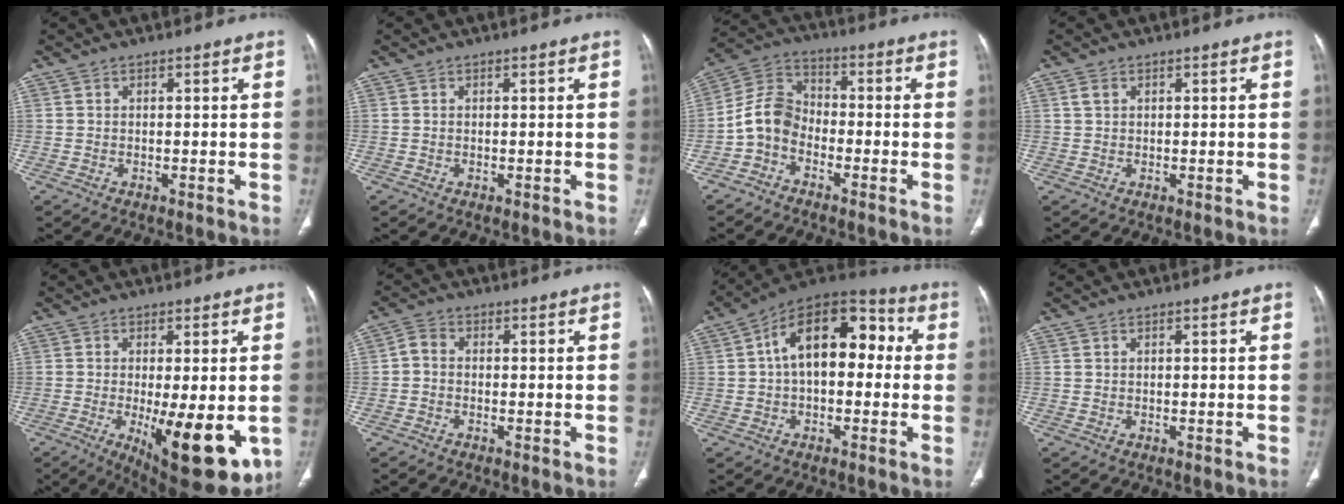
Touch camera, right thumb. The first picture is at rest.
{"total": 0.0}
{"total": 7.6, "force": [-3.1, 5.4, 4.4], "torque": [-0.081, 0.043, -0.078]}
{"total": 1.3, "force": [0.5, 1.0, 0.8], "torque": [-0.016, 0.004, 0.011]}
{"total": 15.5, "force": [-3.8, 5.3, 14.1], "torque": [-0.176, -0.024, -0.037]}
{"total": 2.6, "force": [-0.6, 1.8, 1.8], "torque": [-0.030, 0.011, -0.022]}
{"total": 16.5, "force": [1.8, 9.9, 13.1], "torque": [-0.172, 0.054, 0.015]}
{"total": 0.0}